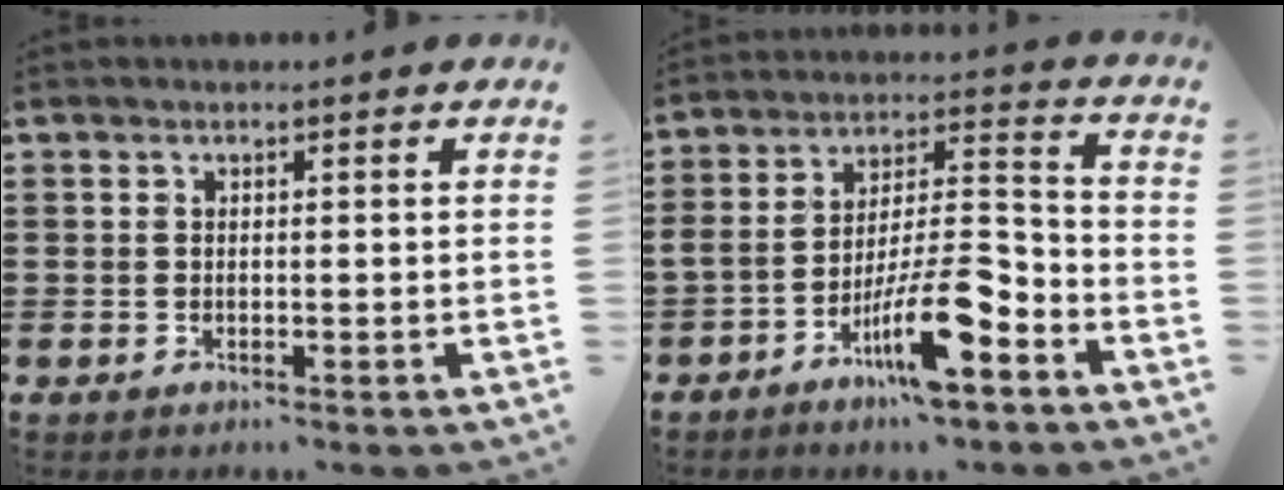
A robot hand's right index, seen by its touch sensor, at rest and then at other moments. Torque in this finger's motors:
{"motor_torque": [2.14, 0.00, 0.80, 0.21]}